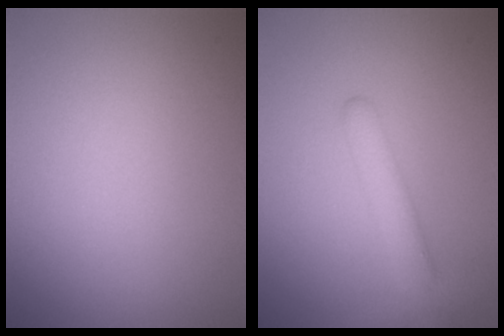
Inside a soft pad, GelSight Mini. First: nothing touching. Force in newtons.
{"total": 3.5, "press": 3.5, "slide": 0.2}